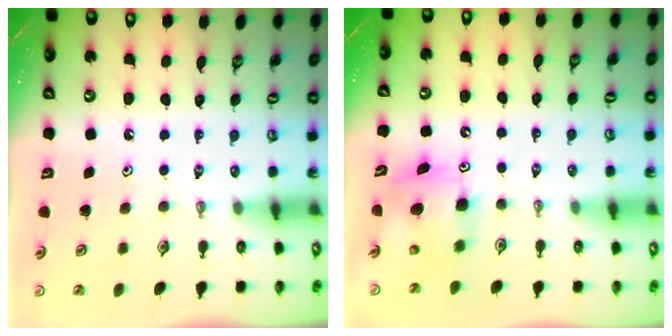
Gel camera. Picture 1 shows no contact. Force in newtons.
{"total": 7.7, "press": 7.7, "slide": 0.3}